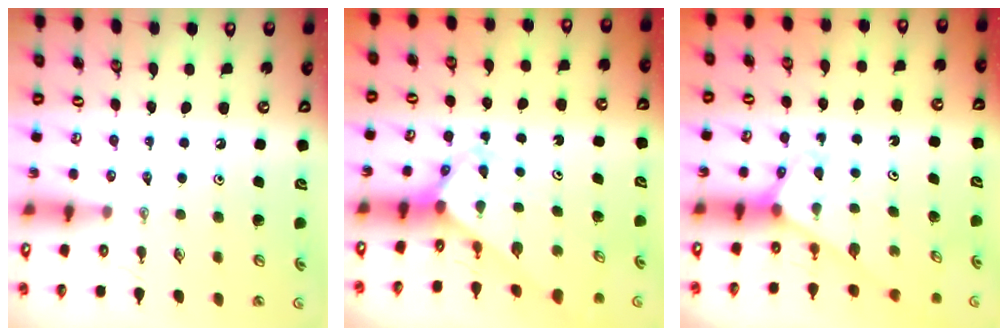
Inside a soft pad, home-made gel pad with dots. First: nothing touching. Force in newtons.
{"total": 2.8, "press": 2.8, "slide": 0.1}
{"total": 3.0, "press": 3.0, "slide": 0.2}